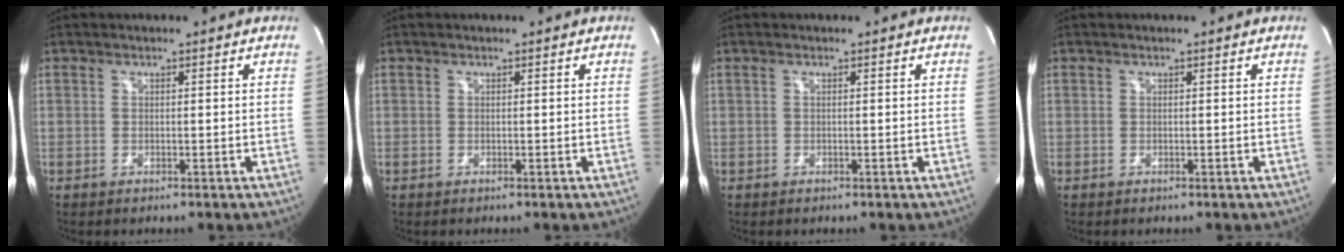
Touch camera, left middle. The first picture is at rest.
{"total": 0.0}
{"total": 0.0}
{"total": 0.0}